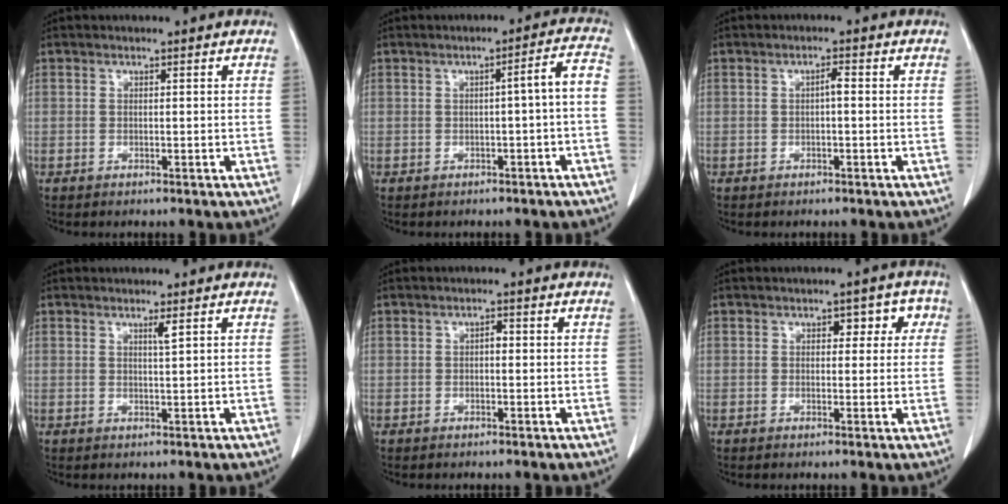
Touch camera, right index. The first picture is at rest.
{"total": 4.0, "force": [-1.0, 0.0, 3.9], "torque": [-0.048, 0.014, -0.014]}
{"total": 1.4, "force": [-0.1, 0.2, 1.3], "torque": [-0.022, 0.004, -0.001]}
{"total": 1.3, "force": [0.7, -0.3, 1.0], "torque": [-0.021, -0.007, 0.013]}
{"total": 1.0, "force": [0.0, 0.5, 0.9], "torque": [-0.012, 0.004, -0.003]}
{"total": 4.0, "force": [1.2, 2.6, 2.8], "torque": [-0.017, 0.021, 0.011]}